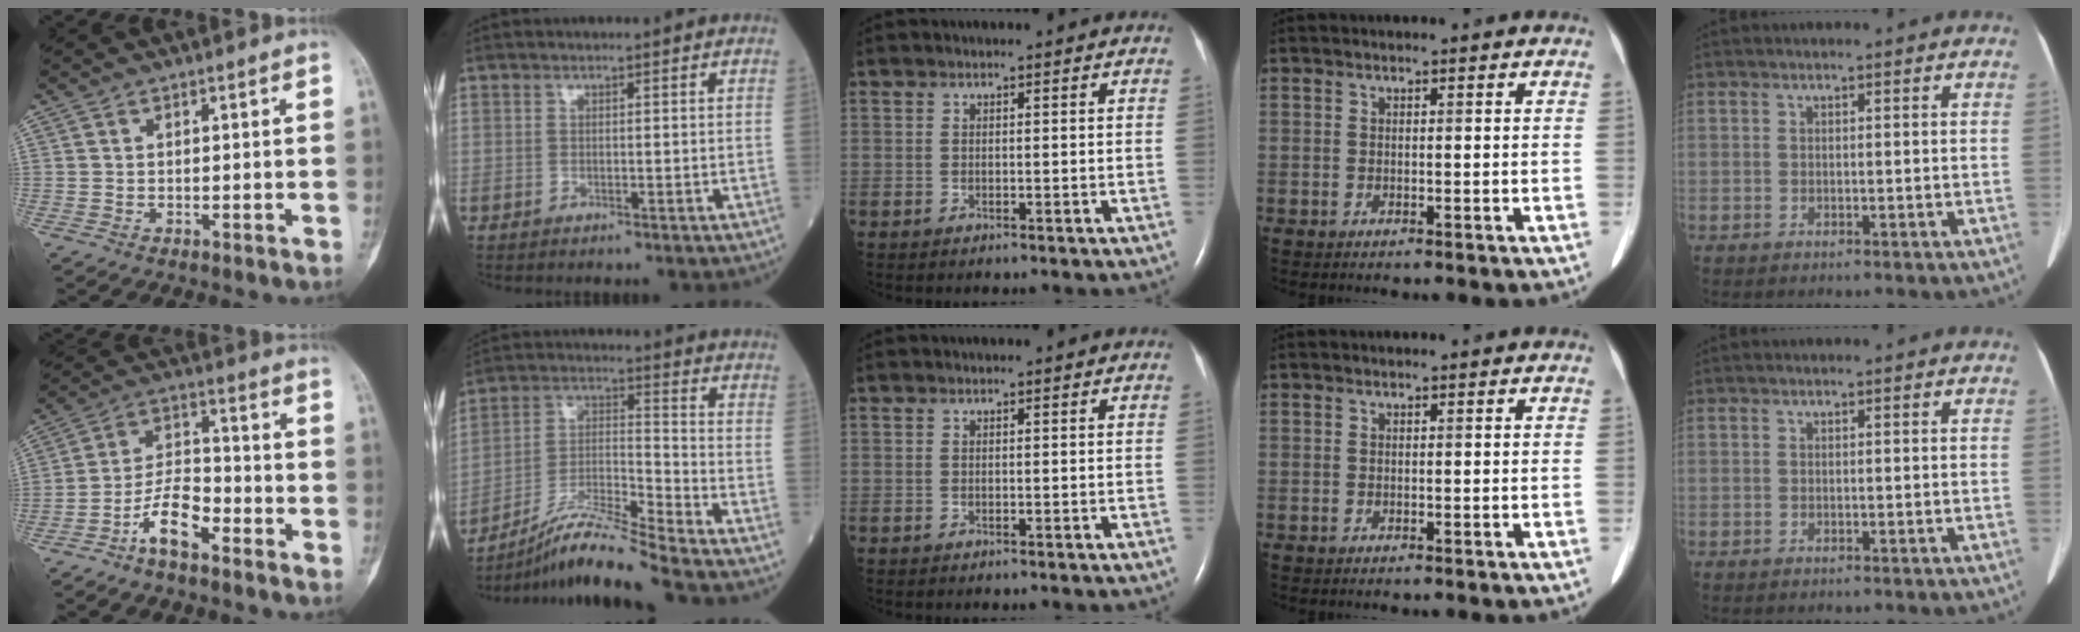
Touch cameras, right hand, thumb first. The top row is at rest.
{"thumb": {"total": 8.9, "force": [-5.5, 3.6, 6.0], "torque": [-0.106, 0.047, -0.106]}, "index": {"total": 12.0, "force": [-10.6, -2.1, 5.1], "torque": [-0.100, -0.006, -0.194]}}